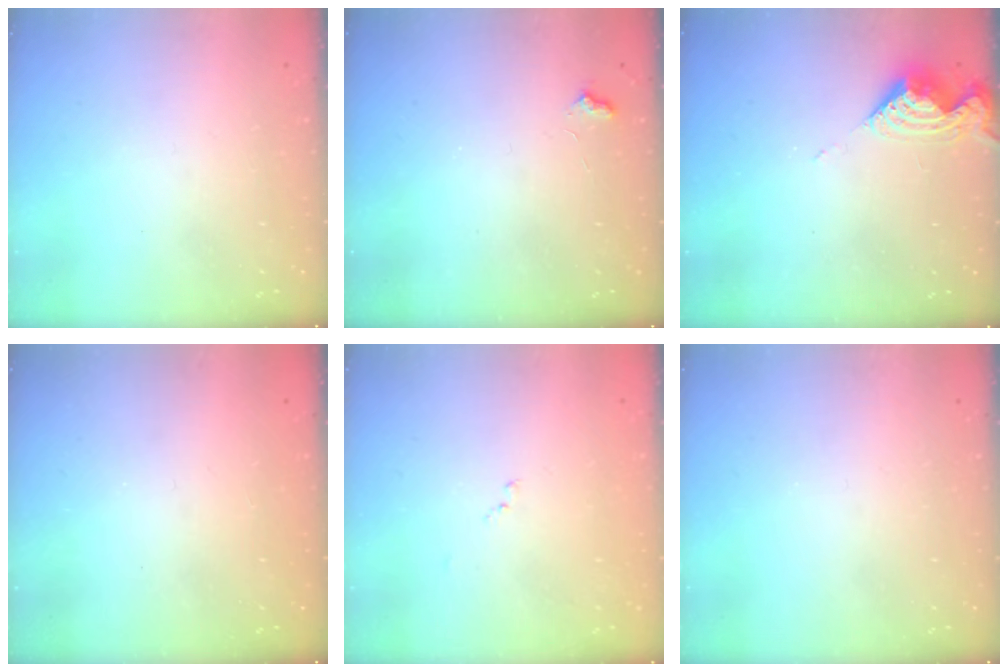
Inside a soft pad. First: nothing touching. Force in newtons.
{"total": 4.4, "press": 4.4, "slide": 0.7}
{"total": 8.0, "press": 8.0, "slide": 0.5}
{"total": 1.0, "press": 1.0, "slide": 0.1}
{"total": 8.4, "press": 8.4, "slide": 0.8}
{"total": 0.0}